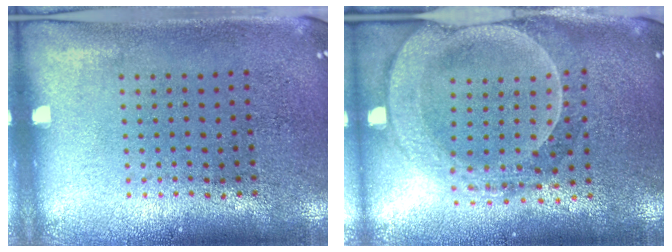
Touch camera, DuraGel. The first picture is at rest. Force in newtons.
{"total": 2.2, "press": 2.0, "slide": 0.9}